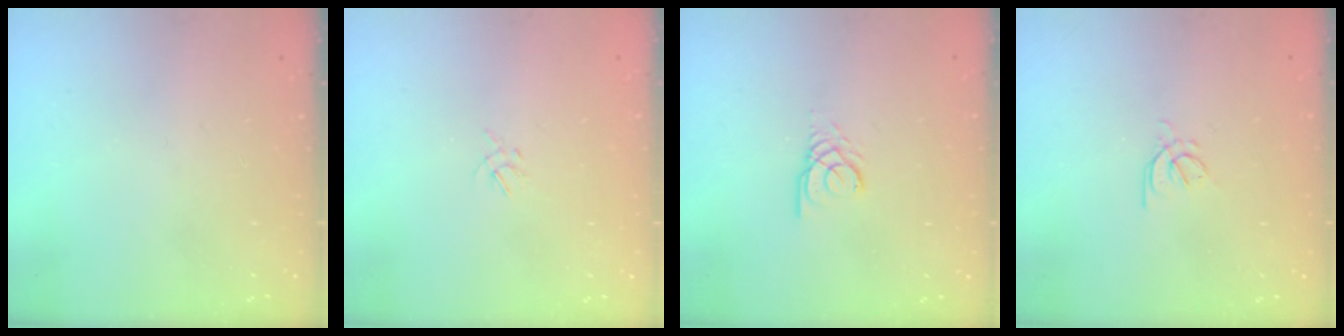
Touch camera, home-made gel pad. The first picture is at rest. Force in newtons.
{"total": 1.1, "press": 1.0, "slide": 0.4}
{"total": 2.3, "press": 2.3, "slide": 0.1}
{"total": 1.5, "press": 1.4, "slide": 0.5}